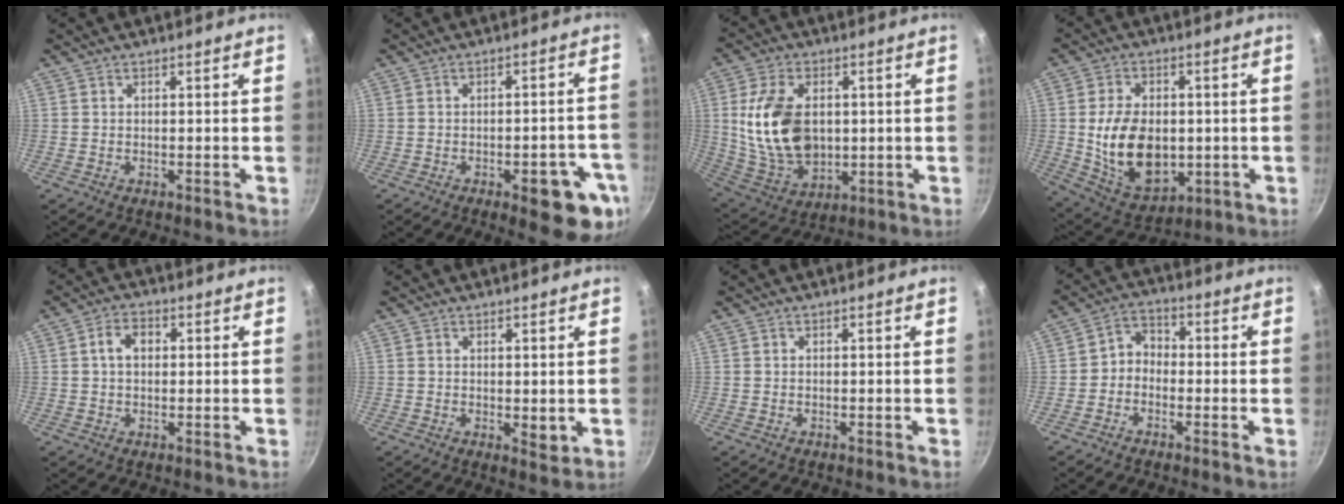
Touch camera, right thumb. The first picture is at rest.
{"total": 11.0, "force": [-4.4, 4.1, 9.2], "torque": [-0.082, 0.017, -0.050]}
{"total": 16.9, "force": [1.6, 11.1, 12.6], "torque": [-0.222, -0.012, 0.044]}
{"total": 16.1, "force": [-0.8, 10.9, 11.9], "torque": [-0.180, -0.008, 0.006]}
{"total": 4.6, "force": [0.7, 3.3, 3.2], "torque": [-0.041, 0.013, 0.006]}
{"total": 2.4, "force": [0.3, 1.0, 2.2], "torque": [-0.034, -0.008, 0.007]}
{"total": 0.0}
{"total": 4.4, "force": [-1.4, 3.5, 2.3], "torque": [-0.021, 0.027, -0.039]}